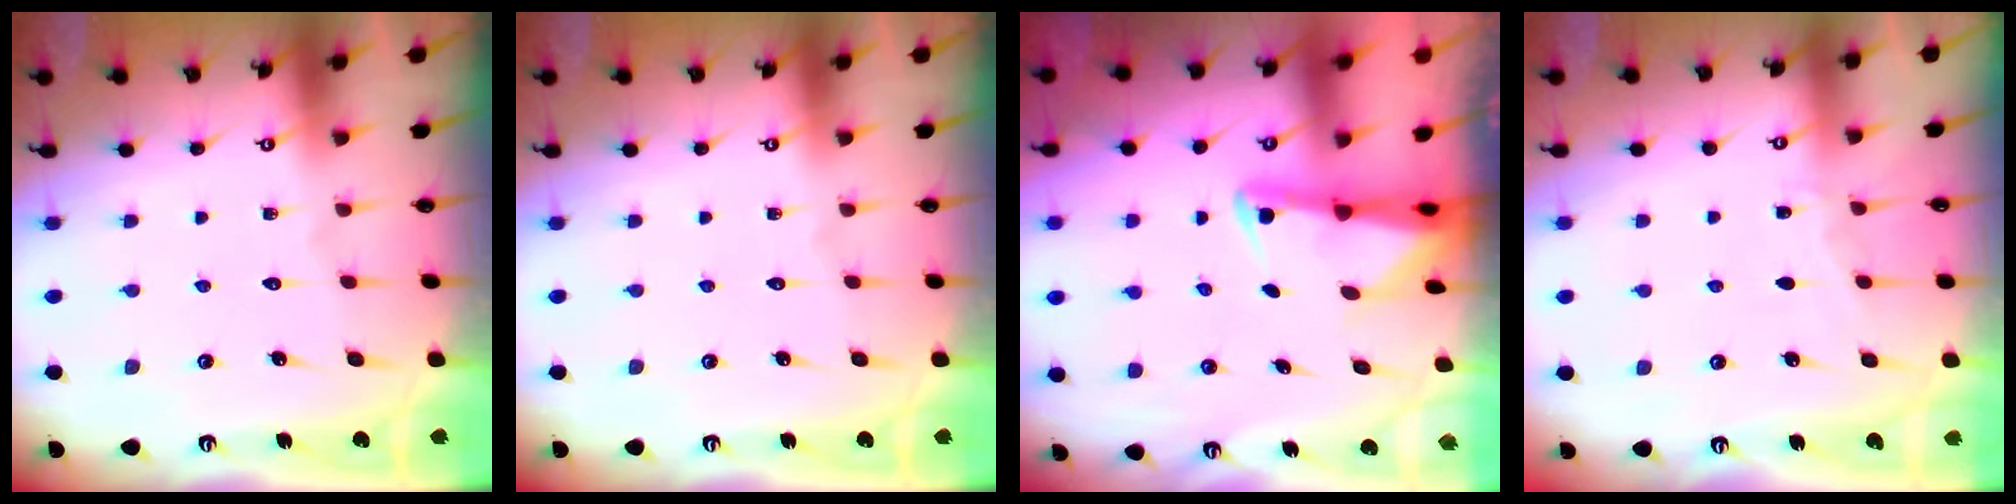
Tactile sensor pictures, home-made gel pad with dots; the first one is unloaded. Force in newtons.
{"total": 0.0}
{"total": 2.3, "press": 2.2, "slide": 0.6}
{"total": 3.7, "press": 3.7, "slide": 0.4}